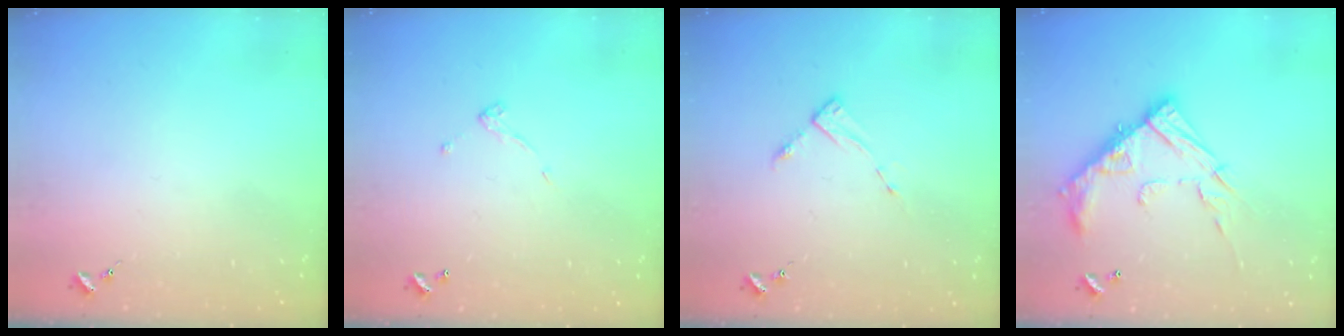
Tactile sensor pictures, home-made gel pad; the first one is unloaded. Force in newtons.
{"total": 4.4, "press": 4.4, "slide": 0.2}
{"total": 2.8, "press": 2.8, "slide": 0.4}
{"total": 17.4, "press": 17.3, "slide": 1.3}